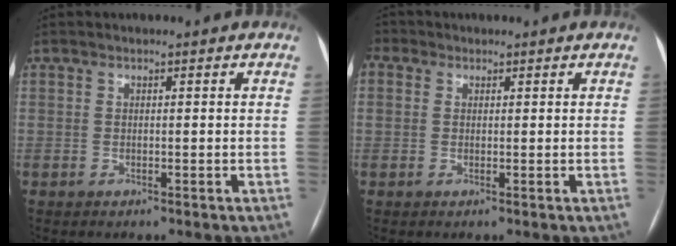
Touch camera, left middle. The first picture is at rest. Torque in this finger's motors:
{"motor_torque": [1.19, -0.95, 1.05, 0.21]}